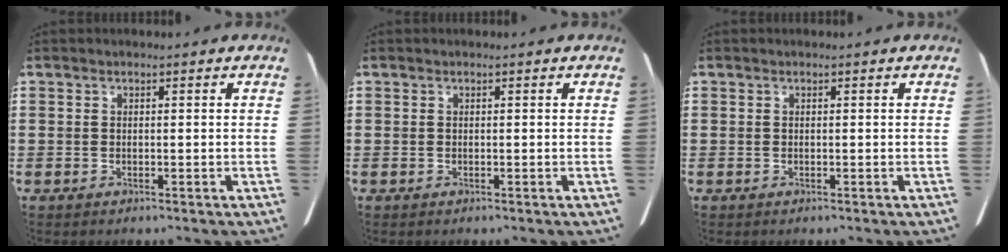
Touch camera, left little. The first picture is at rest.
{"total": 0.0}
{"total": 0.0}